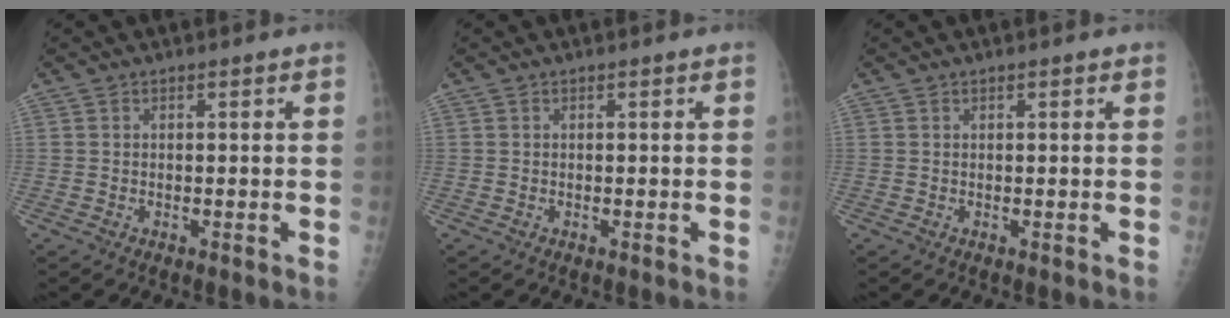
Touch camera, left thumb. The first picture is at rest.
{"total": 0.0}
{"total": 0.8, "force": [0.4, 0.3, 0.7], "torque": [-0.011, 0.001, 0.004]}